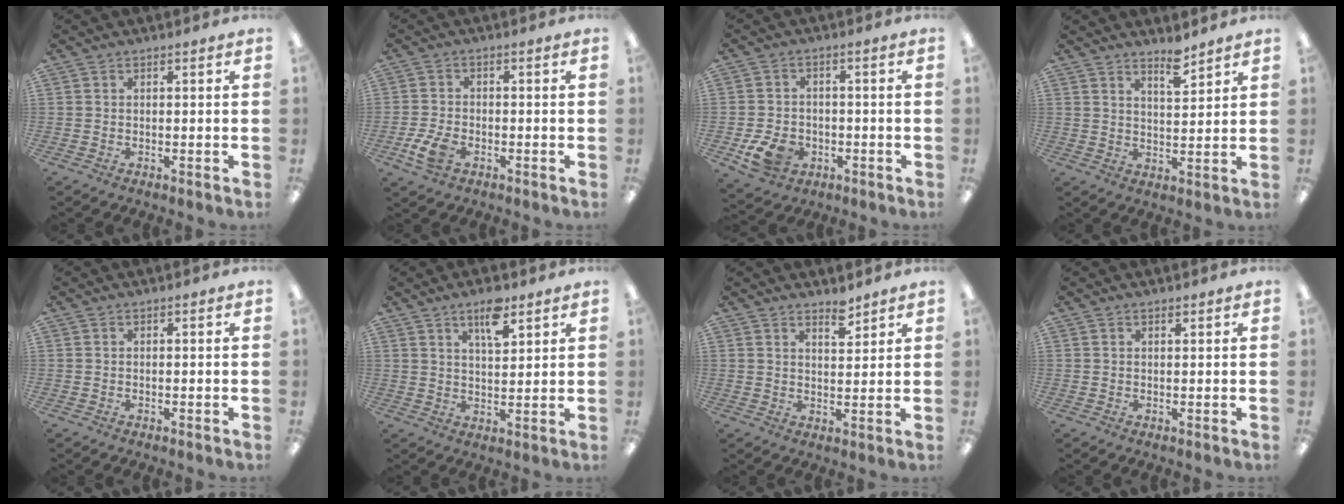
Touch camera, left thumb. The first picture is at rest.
{"total": 5.7, "force": [-2.5, 3.3, 3.9], "torque": [-0.092, 0.005, -0.049]}
{"total": 7.8, "force": [-3.2, 5.8, 4.1], "torque": [-0.093, 0.015, -0.055]}
{"total": 5.4, "force": [4.6, 1.1, 2.4], "torque": [-0.027, -0.037, 0.077]}
{"total": 0.0}
{"total": 7.9, "force": [5.1, 2.9, 5.2], "torque": [-0.075, -0.024, 0.083]}
{"total": 4.0, "force": [3.6, 1.1, 1.4], "torque": [-0.003, -0.031, 0.059]}
{"total": 0.8, "force": [0.7, 0.2, 0.3], "torque": [-0.006, 0.000, 0.013]}